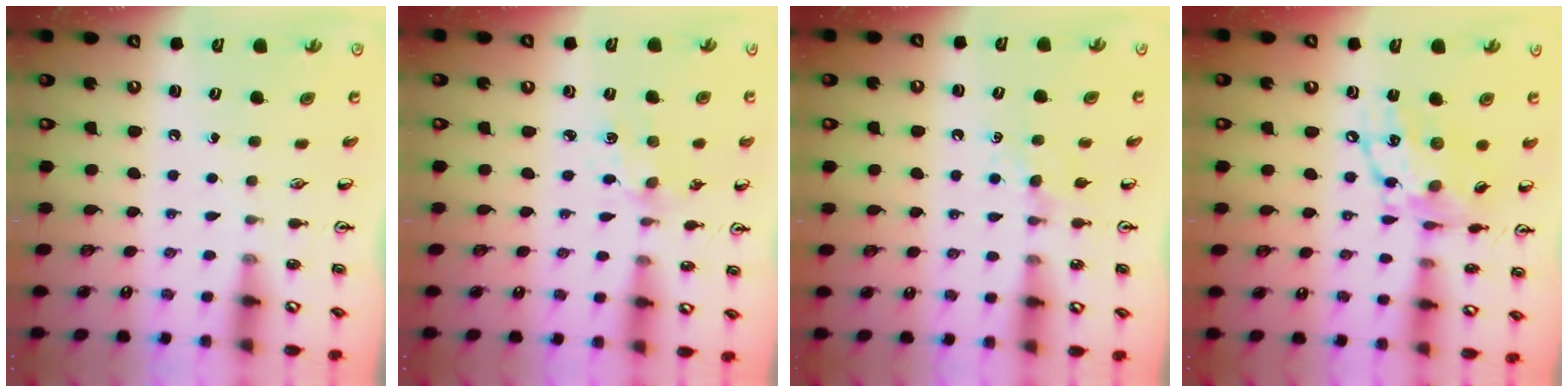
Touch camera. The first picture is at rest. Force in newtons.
{"total": 3.3, "press": 3.3, "slide": 0.4}
{"total": 4.4, "press": 4.4, "slide": 0.6}
{"total": 15.1, "press": 15.0, "slide": 0.7}